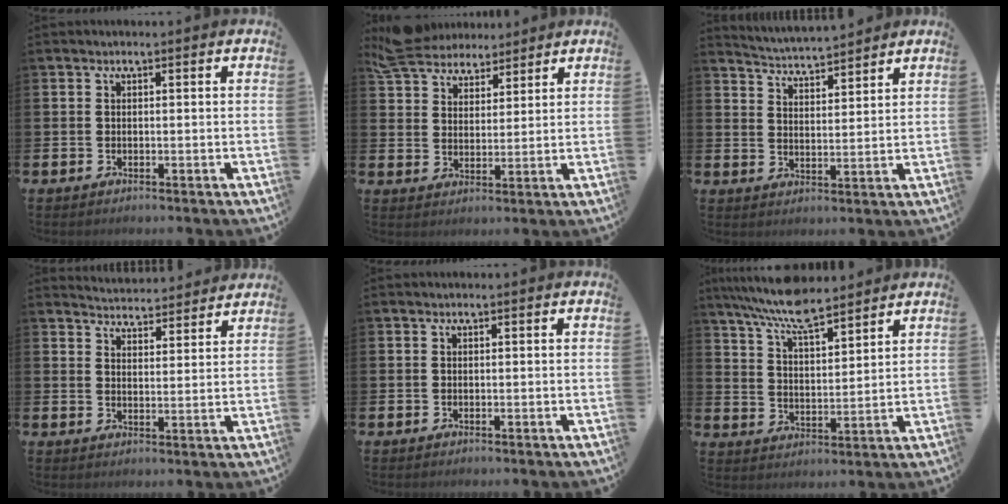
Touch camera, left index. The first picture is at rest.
{"total": 6.1, "force": [5.7, 2.1, 0.4], "torque": [-0.030, -0.022, 0.106]}
{"total": 4.7, "force": [4.6, 0.2, 0.0], "torque": [-0.019, -0.031, 0.082]}
{"total": 4.7, "force": [4.7, 0.5, -0.3], "torque": [-0.006, -0.035, 0.083]}
{"total": 0.0}
{"total": 8.0, "force": [7.4, 1.2, 2.8], "torque": [-0.074, -0.039, 0.132]}